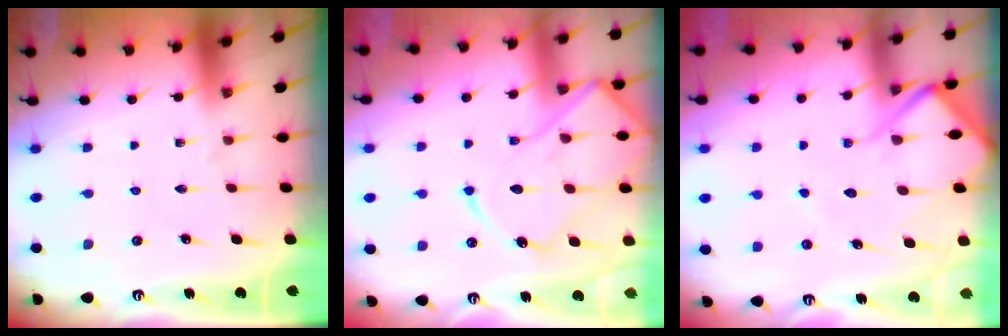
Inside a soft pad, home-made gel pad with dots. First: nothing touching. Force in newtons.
{"total": 16.0, "press": 16.0, "slide": 1.4}
{"total": 9.3, "press": 9.2, "slide": 1.0}